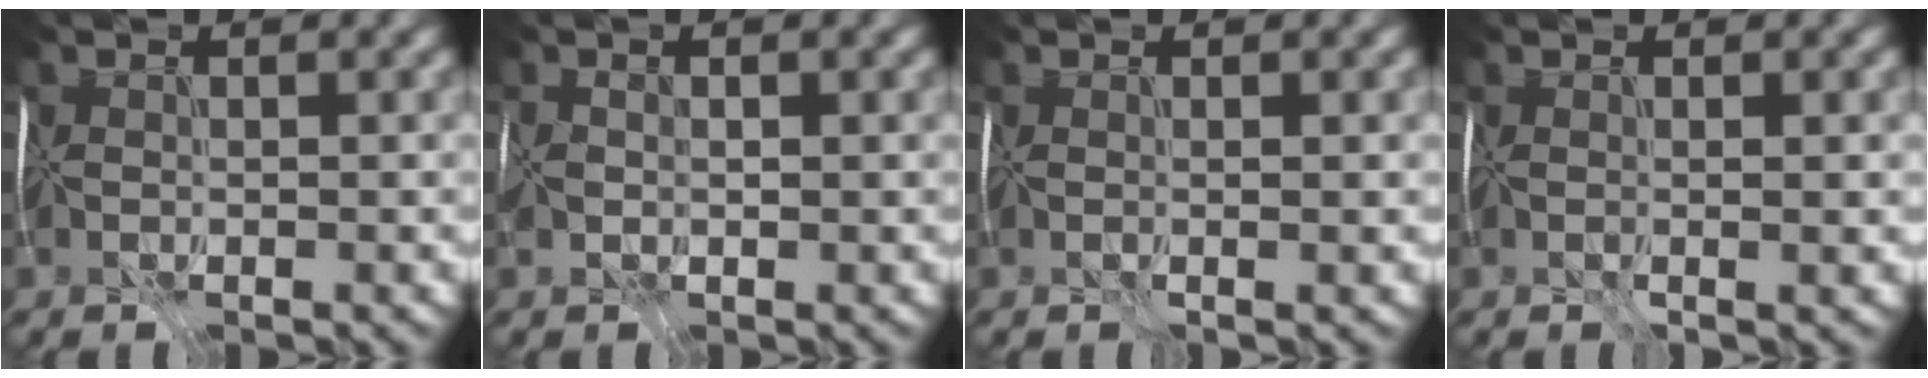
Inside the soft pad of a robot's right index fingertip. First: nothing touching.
{"total": 1.6, "force": [-0.4, 1.0, 1.2], "torque": [-0.032, -0.004, -0.002]}
{"total": 1.0, "force": [0.2, -0.1, 0.9], "torque": [-0.012, -0.006, 0.004]}
{"total": 1.5, "force": [0.1, 0.0, 1.5], "torque": [-0.019, -0.007, 0.002]}